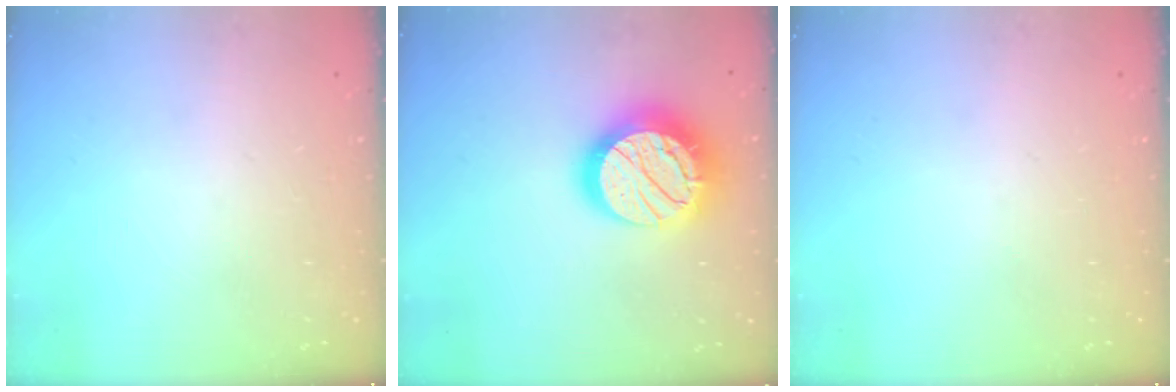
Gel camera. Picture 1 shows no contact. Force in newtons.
{"total": 20.3, "press": 20.3, "slide": 1.5}
{"total": 0.0}